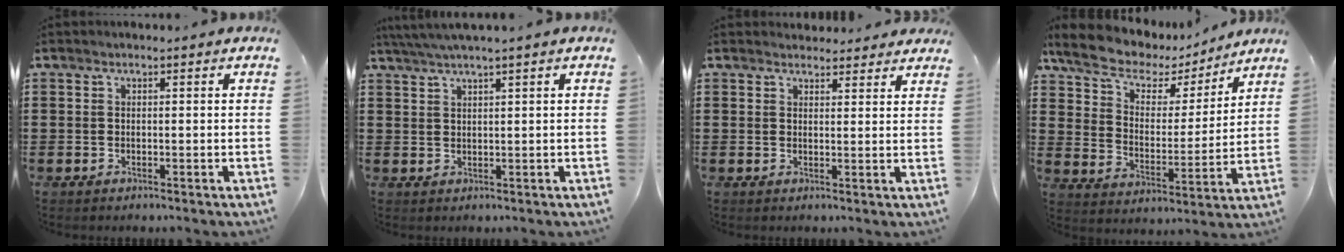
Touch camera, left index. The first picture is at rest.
{"total": 2.5, "force": [1.9, -0.3, 1.6], "torque": [-0.032, 0.003, 0.035]}
{"total": 2.6, "force": [2.5, 0.7, 0.1], "torque": [0.000, -0.006, 0.047]}
{"total": 7.7, "force": [6.2, 3.5, 3.1], "torque": [-0.092, -0.028, 0.109]}